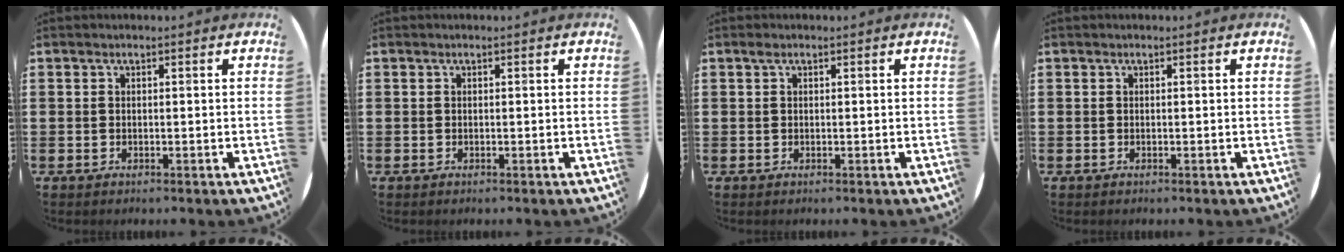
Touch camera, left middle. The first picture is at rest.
{"total": 0.0}
{"total": 0.6, "force": [0.3, 0.3, 0.3], "torque": [-0.007, 0.004, 0.006]}
{"total": 0.0}